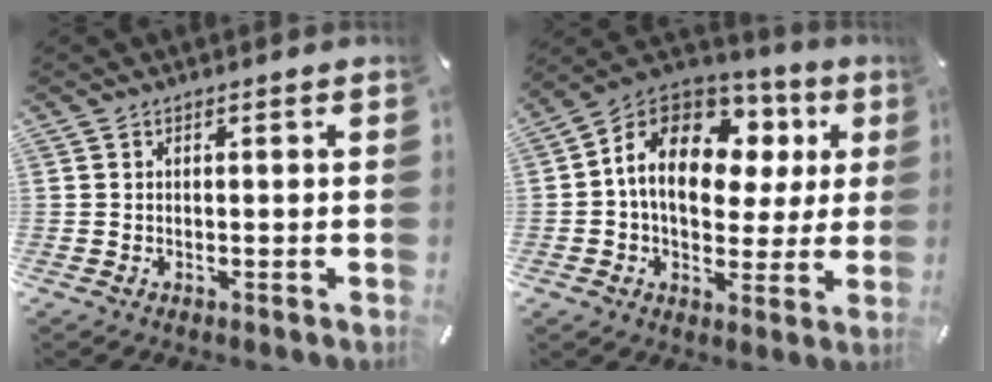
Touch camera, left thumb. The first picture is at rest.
{"total": 15.3, "force": [3.3, 10.8, 10.4], "torque": [-0.186, -0.014, 0.056]}